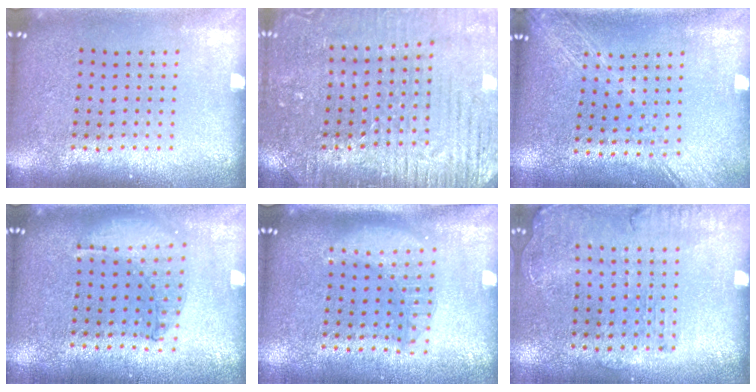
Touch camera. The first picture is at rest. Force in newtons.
{"total": 3.4, "press": 3.3, "slide": 0.7}
{"total": 1.8, "press": 1.5, "slide": 1.0}
{"total": 0.9, "press": 0.9, "slide": 0.2}
{"total": 1.7, "press": 1.5, "slide": 0.9}
{"total": 1.3, "press": 1.2, "slide": 0.6}